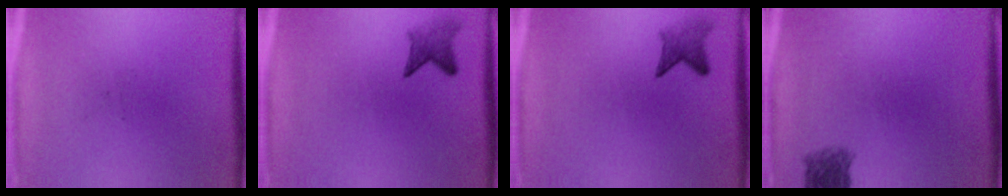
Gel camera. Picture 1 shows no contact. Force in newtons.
{"total": 2.4}
{"total": 2.4}
{"total": 2.6}